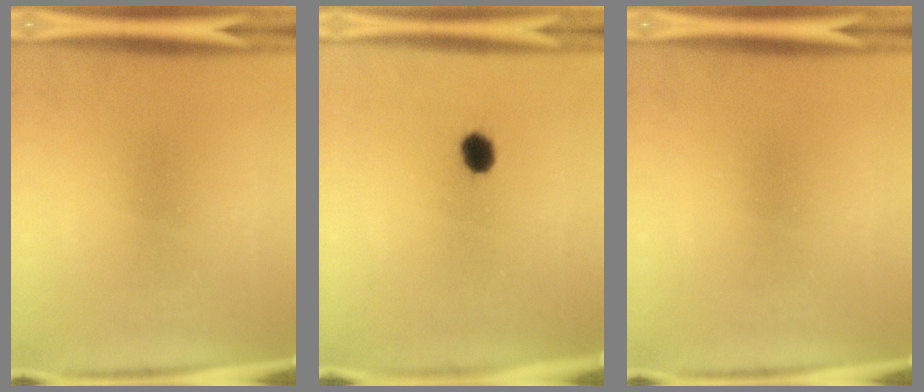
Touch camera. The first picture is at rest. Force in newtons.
{"total": 3.4}
{"total": 0.0}